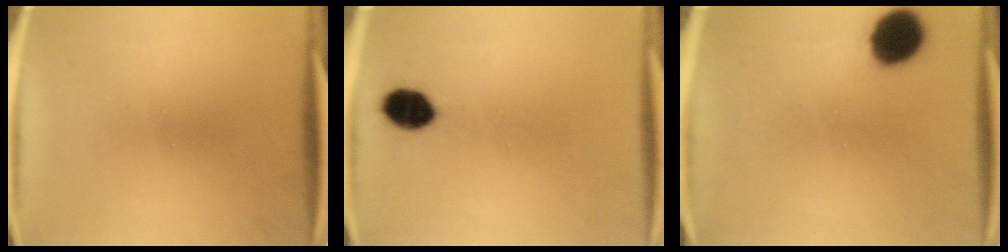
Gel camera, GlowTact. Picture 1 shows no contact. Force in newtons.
{"total": 6.5}
{"total": 10.5}